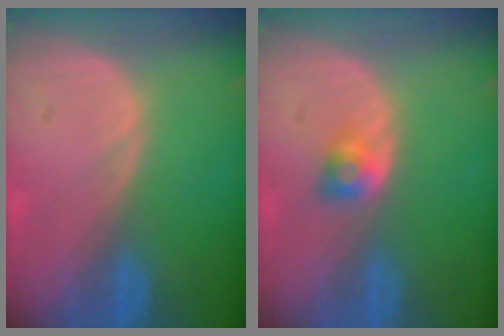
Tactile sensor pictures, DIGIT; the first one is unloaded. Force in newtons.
{"total": 2.7, "press": 2.4, "slide": 1.1}